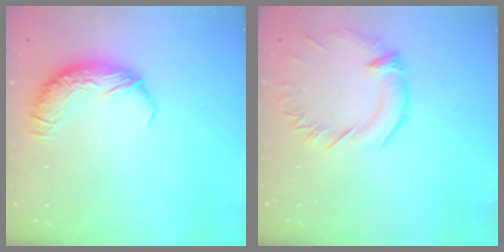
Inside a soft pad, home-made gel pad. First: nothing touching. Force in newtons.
{"total": 1.4, "press": 0.7, "slide": 1.2}